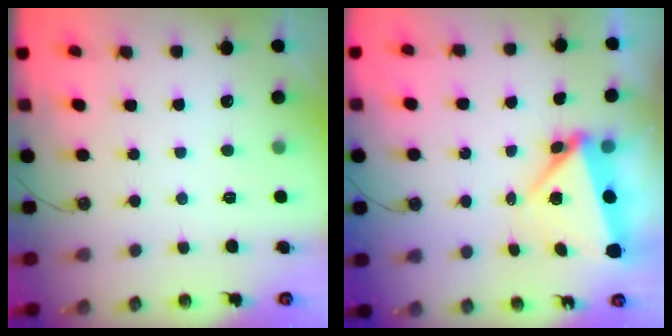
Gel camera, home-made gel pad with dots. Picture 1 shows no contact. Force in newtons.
{"total": 5.5, "press": 5.4, "slide": 1.0}